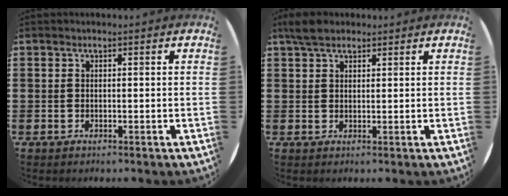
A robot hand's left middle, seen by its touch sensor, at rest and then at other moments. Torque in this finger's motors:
{"motor_torque": [0.71, -0.70, 0.05, 0.07]}